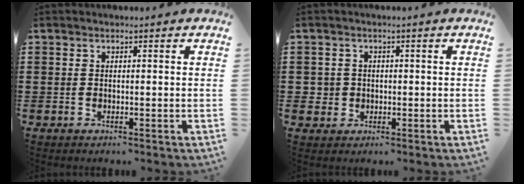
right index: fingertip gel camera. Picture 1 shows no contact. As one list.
[{"total": 2.2, "force": [-0.3, 2.2, 0.3], "torque": [-0.017, 0.005, -0.009]}]